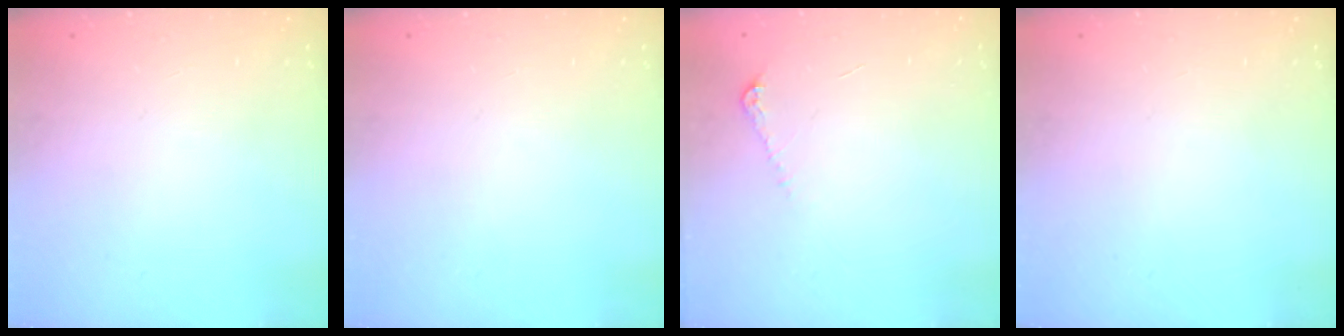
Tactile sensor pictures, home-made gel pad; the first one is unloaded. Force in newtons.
{"total": 0.0}
{"total": 4.9, "press": 4.9, "slide": 0.7}
{"total": 0.0}